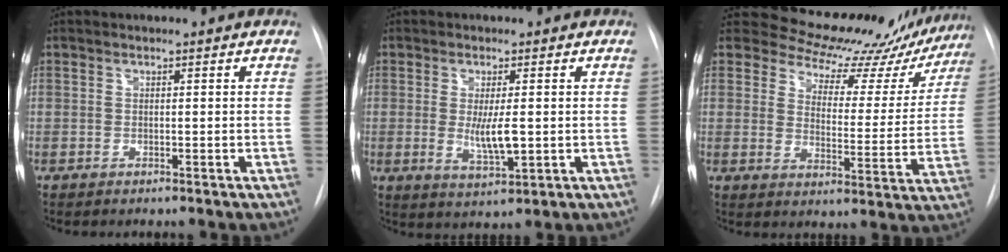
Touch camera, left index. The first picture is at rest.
{"total": 4.9, "force": [-0.1, 1.2, 4.7], "torque": [-0.086, -0.012, 0.004]}
{"total": 19.2, "force": [17.2, 7.0, 4.7], "torque": [-0.045, -0.036, 0.194]}